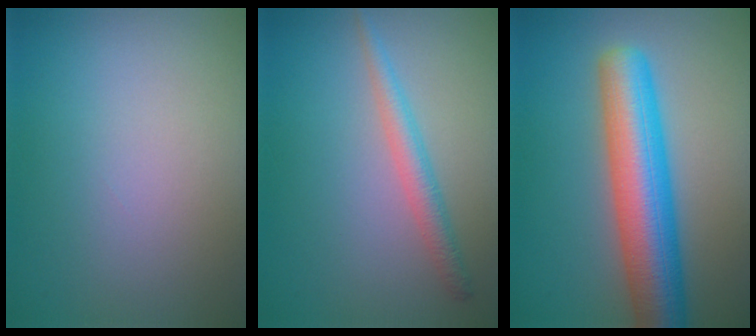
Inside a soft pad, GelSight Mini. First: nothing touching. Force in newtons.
{"total": 2.2, "press": 2.2, "slide": 0.1}
{"total": 8.4, "press": 8.4, "slide": 0.2}